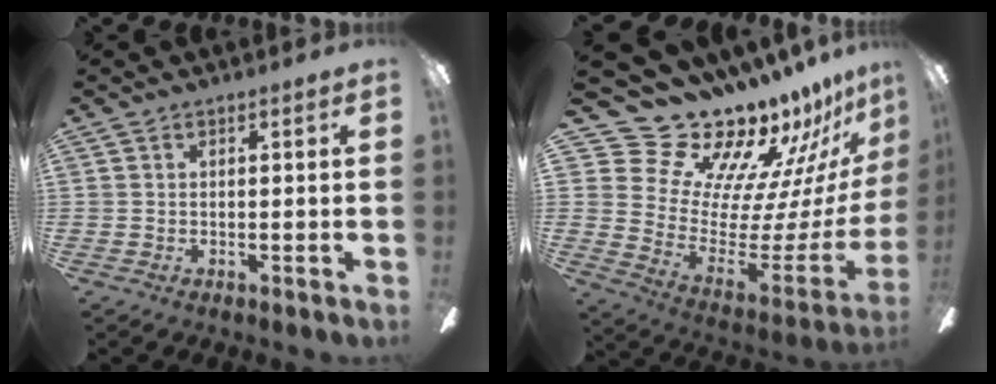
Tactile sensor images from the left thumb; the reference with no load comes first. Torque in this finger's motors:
{"motor_torque": [0.37, 0.31, 0.76, -2.00, -0.03]}